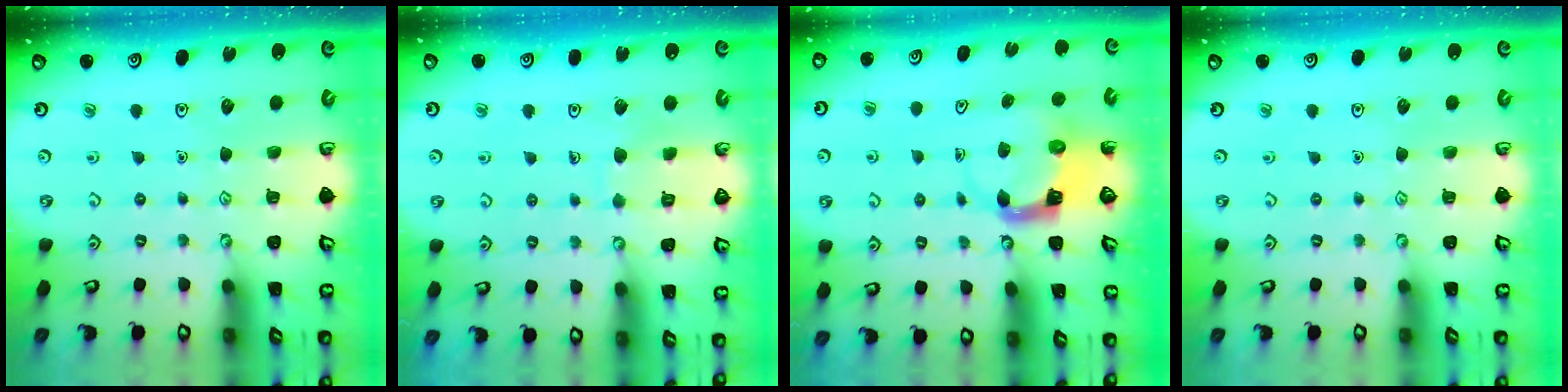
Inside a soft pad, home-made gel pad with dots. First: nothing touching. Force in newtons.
{"total": 5.3, "press": 5.3, "slide": 0.4}
{"total": 4.0, "press": 4.0, "slide": 0.5}
{"total": 0.0}